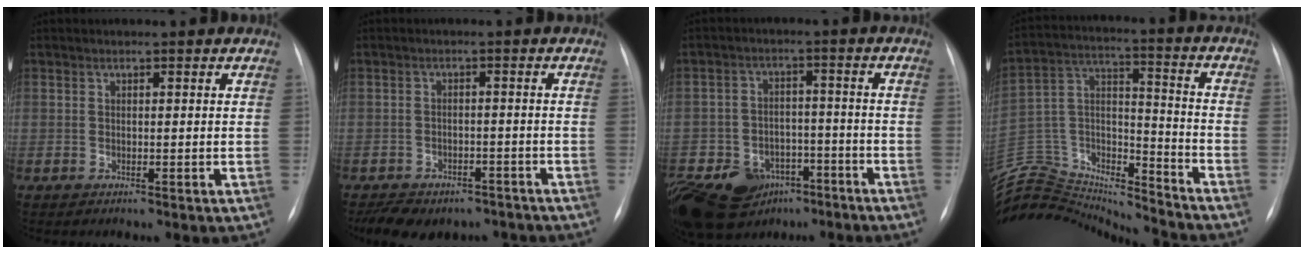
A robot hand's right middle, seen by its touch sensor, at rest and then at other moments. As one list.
[{"total": 11.9, "force": [-9.3, 6.2, 4.0], "torque": [-0.074, 0.007, -0.116]}, {"total": 18.7, "force": [-11.4, 12.5, 7.9], "torque": [-0.207, 0.005, -0.167]}, {"total": 24.4, "force": [-23.4, 4.0, 5.7], "torque": [-0.146, 0.024, -0.385]}]